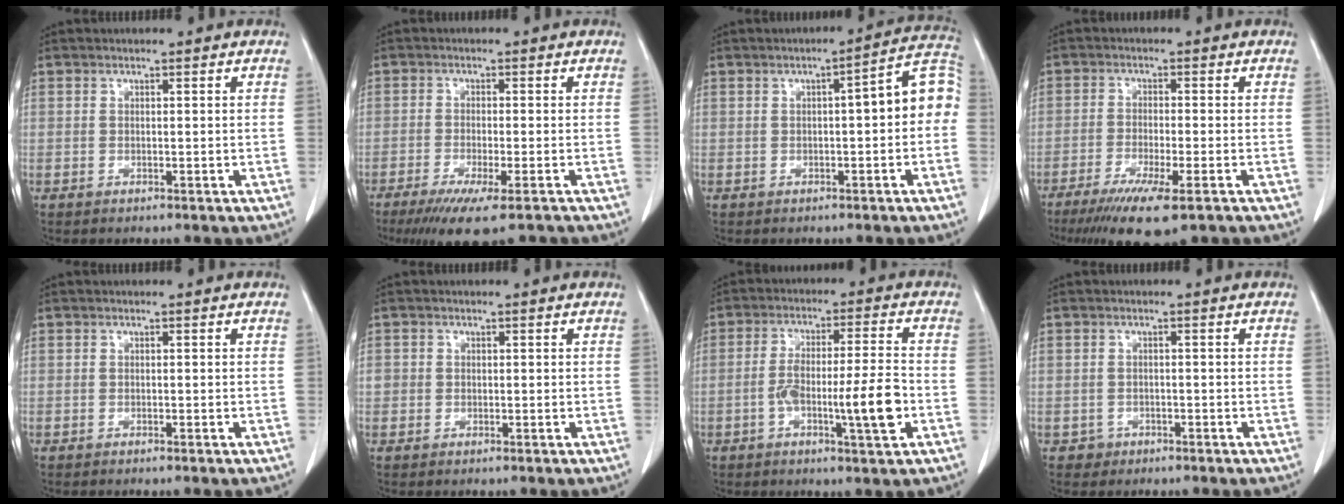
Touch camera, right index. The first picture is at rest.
{"total": 10.2, "force": [-7.7, 1.1, 6.6], "torque": [-0.089, -0.020, -0.118]}
{"total": 8.0, "force": [0.2, 1.6, 7.8], "torque": [-0.093, 0.037, -0.004]}
{"total": 9.8, "force": [-6.3, 1.1, 7.4], "torque": [-0.120, -0.024, -0.097]}
{"total": 0.0}
{"total": 1.6, "force": [0.0, 1.5, 0.4], "torque": [-0.001, 0.007, 0.000]}
{"total": 9.9, "force": [-2.9, 0.7, 9.5], "torque": [-0.164, 0.007, -0.048]}
{"total": 1.8, "force": [-0.9, 1.6, -0.2], "torque": [0.011, 0.011, -0.017]}